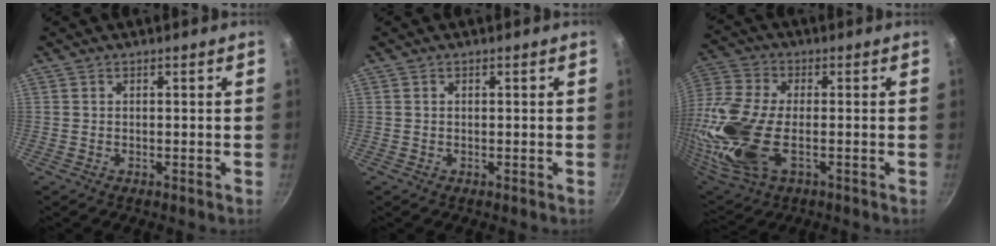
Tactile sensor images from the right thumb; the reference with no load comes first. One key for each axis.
{"total": 0.0}
{"total": 22.9, "fx": -4.3, "fy": 12.2, "fz": 18.9, "tx": -0.488, "ty": -0.017, "tz": -0.067}